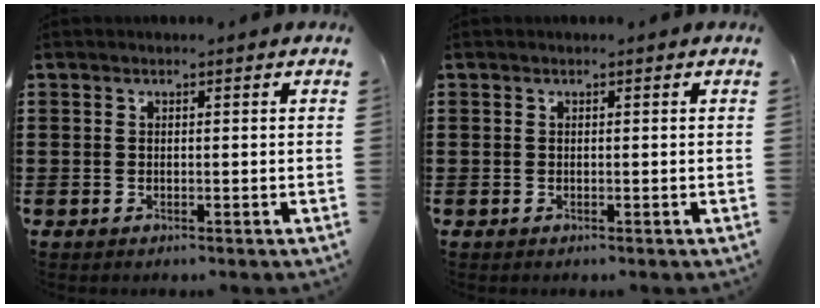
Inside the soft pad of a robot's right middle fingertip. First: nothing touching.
{"total": 0.0}